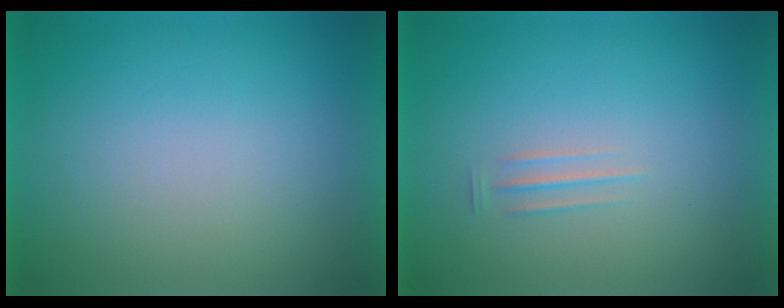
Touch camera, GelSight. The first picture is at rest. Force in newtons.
{"total": 1.6}